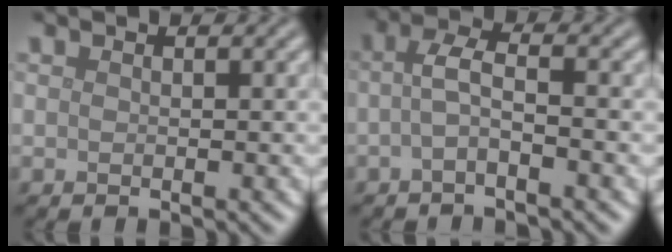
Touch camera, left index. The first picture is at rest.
{"total": 2.4, "force": [-0.6, 0.7, 2.3], "torque": [-0.048, 0.008, -0.019]}